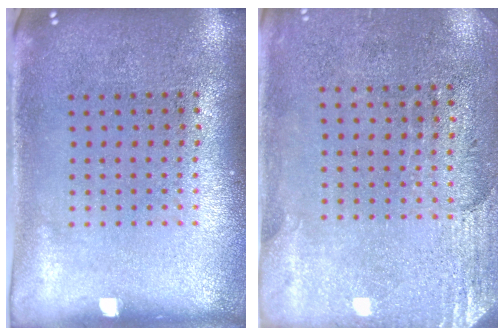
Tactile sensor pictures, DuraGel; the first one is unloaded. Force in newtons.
{"total": 2.8, "press": 2.4, "slide": 1.4}